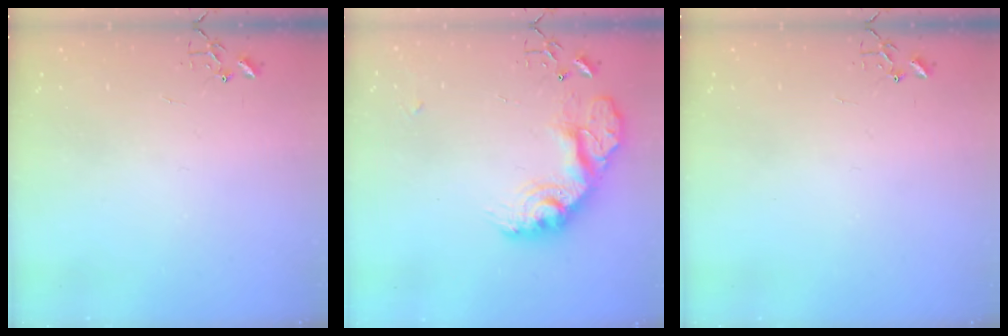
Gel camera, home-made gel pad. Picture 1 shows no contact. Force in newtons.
{"total": 18.8, "press": 18.7, "slide": 1.6}
{"total": 0.0}